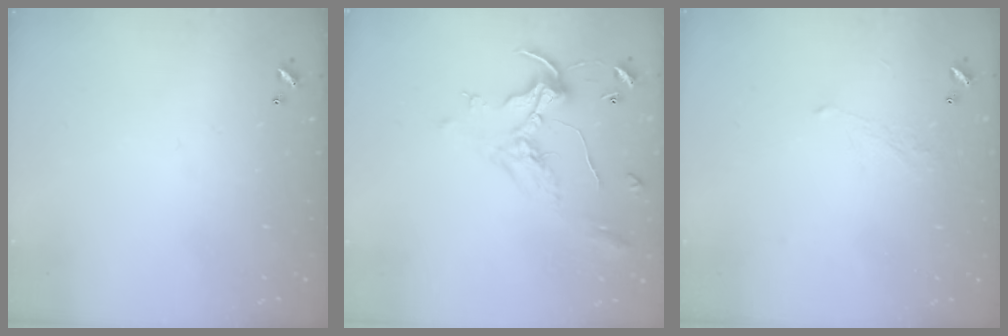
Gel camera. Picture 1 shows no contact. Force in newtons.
{"total": 0.8, "press": 0.5, "slide": 0.6}
{"total": 1.7, "press": 1.6, "slide": 0.6}